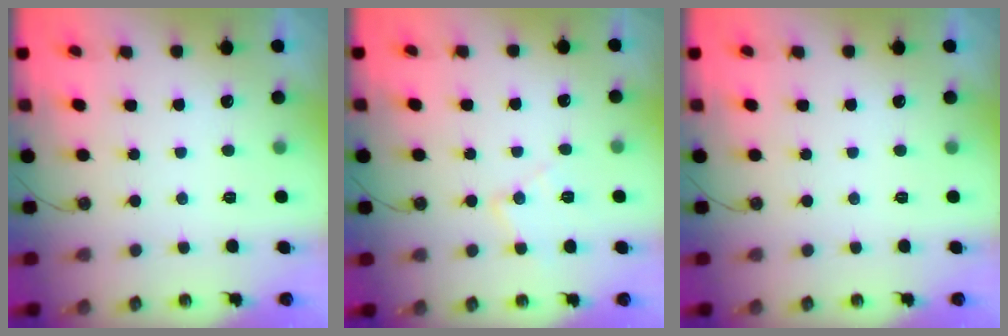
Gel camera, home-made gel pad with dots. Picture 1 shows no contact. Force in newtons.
{"total": 8.2, "press": 8.1, "slide": 0.6}
{"total": 0.0}